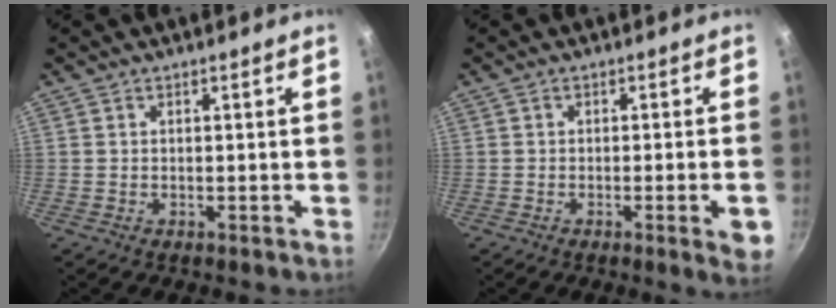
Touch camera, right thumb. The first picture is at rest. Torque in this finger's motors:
{"motor_torque": [0.11, -0.05, -0.03, 0.49, 0.00]}